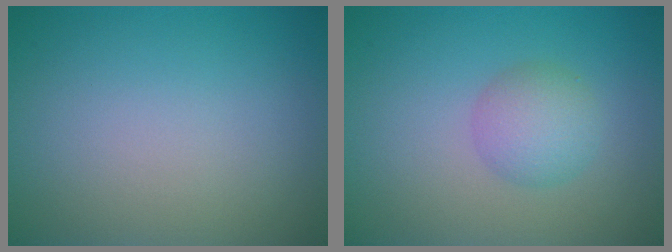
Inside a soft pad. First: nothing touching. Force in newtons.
{"total": 2.9, "press": 2.9, "slide": 0.0}